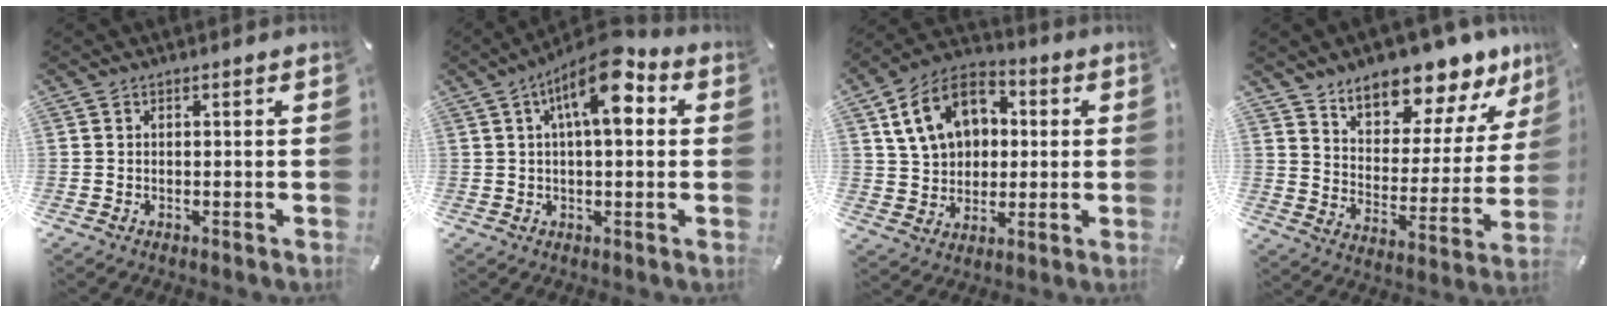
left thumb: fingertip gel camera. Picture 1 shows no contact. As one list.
[{"total": 12.2, "force": [4.4, 4.8, 10.3], "torque": [-0.158, -0.015, 0.072]}, {"total": 14.5, "force": [3.8, 11.5, 7.9], "torque": [-0.167, 0.006, 0.073]}, {"total": 13.3, "force": [12.0, 5.0, 3.2], "torque": [-0.050, -0.113, 0.205]}]